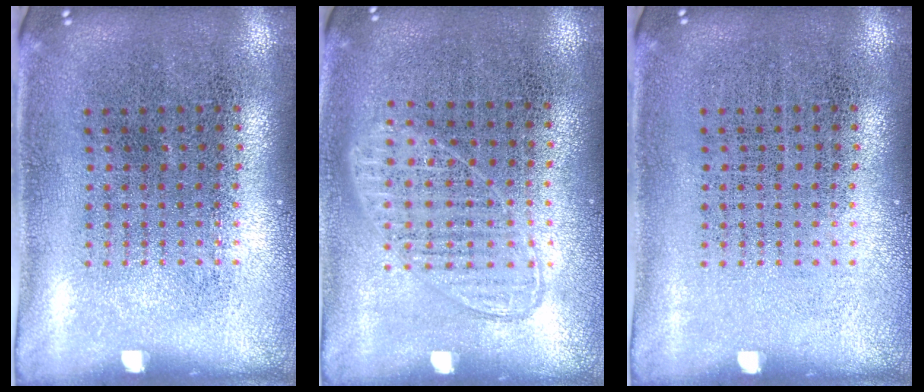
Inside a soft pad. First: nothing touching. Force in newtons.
{"total": 0.8, "press": 0.8, "slide": 0.2}
{"total": 0.0}